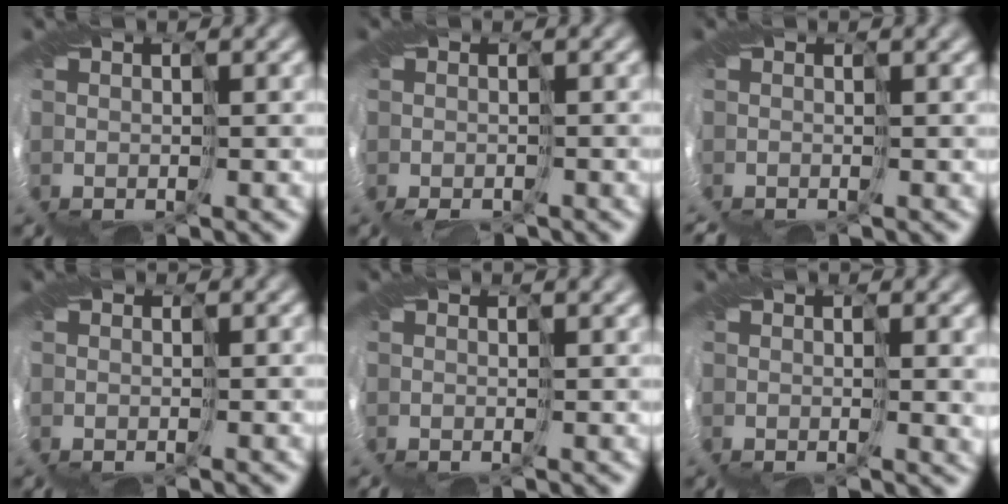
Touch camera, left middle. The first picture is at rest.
{"total": 3.0, "force": [-2.8, -0.5, -1.1], "torque": [0.003, -0.028, -0.030]}
{"total": 2.4, "force": [-1.6, -1.4, -1.1], "torque": [0.007, -0.018, -0.009]}
{"total": 1.7, "force": [-0.8, -0.9, -1.3], "torque": [0.008, -0.012, 0.004]}
{"total": 1.5, "force": [-0.4, -1.2, -0.8], "torque": [0.010, -0.008, 0.008]}
{"total": 2.6, "force": [0.6, 0.8, 2.3], "torque": [-0.037, 0.003, 0.015]}